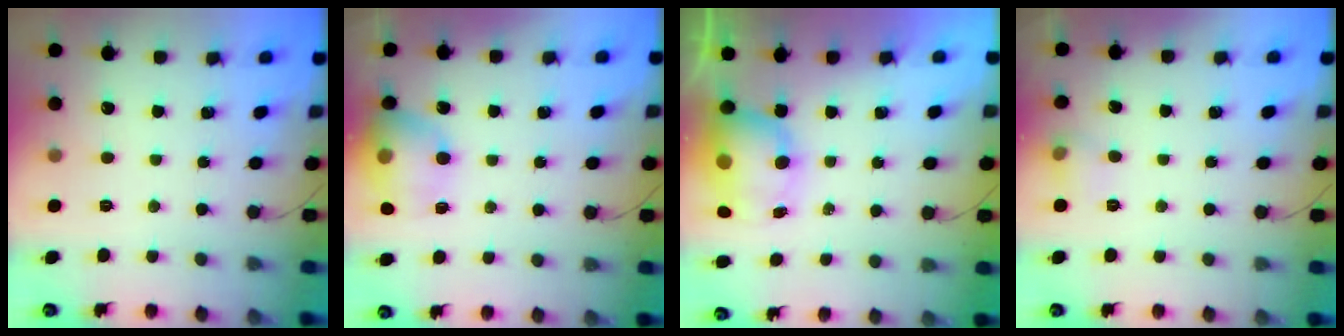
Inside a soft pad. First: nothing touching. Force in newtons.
{"total": 15.3, "press": 15.1, "slide": 2.0}
{"total": 9.6, "press": 9.3, "slide": 2.6}
{"total": 6.3, "press": 6.1, "slide": 1.7}